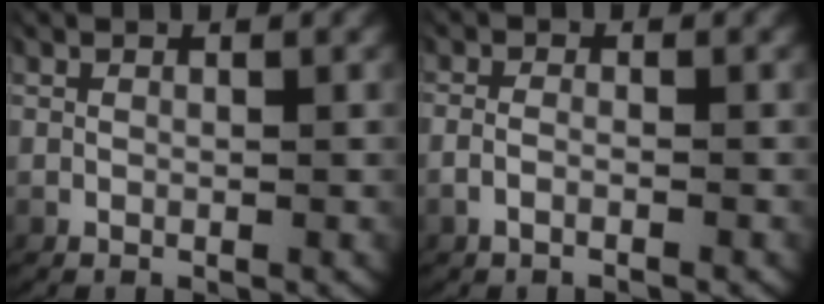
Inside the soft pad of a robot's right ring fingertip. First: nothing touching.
{"total": 1.4, "force": [-0.9, 0.4, 1.1], "torque": [-0.031, -0.006, -0.013]}